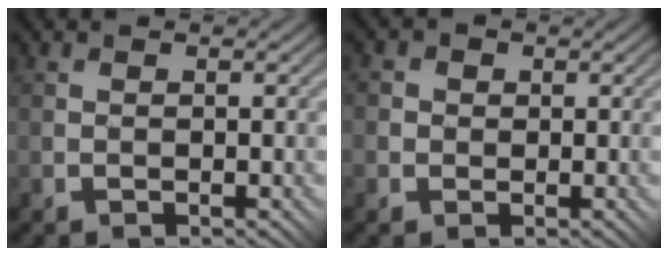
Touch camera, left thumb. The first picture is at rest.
{"total": 4.1, "force": [0.9, 3.9, 0.8], "torque": [-0.019, 0.017, -0.004]}